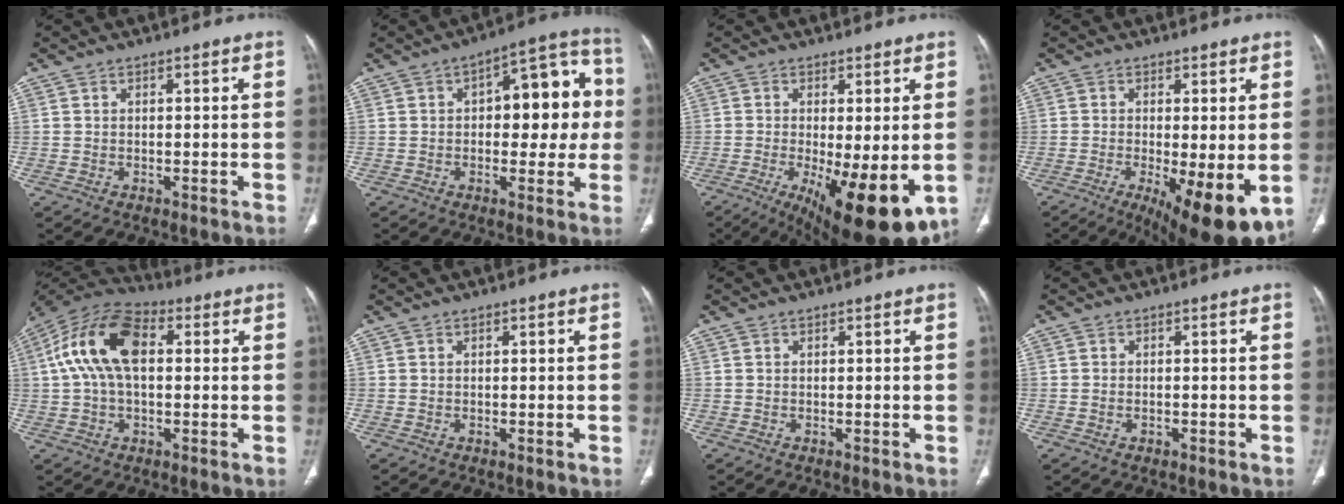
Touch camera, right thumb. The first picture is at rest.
{"total": 15.6, "force": [1.2, 8.2, 13.2], "torque": [-0.113, 0.039, 0.015]}
{"total": 15.8, "force": [-4.5, 5.1, 14.3], "torque": [-0.186, -0.028, -0.049]}
{"total": 12.8, "force": [-3.8, 3.8, 11.7], "torque": [-0.158, -0.024, -0.047]}
{"total": 15.1, "force": [2.5, 8.6, 12.2], "torque": [-0.239, 0.036, 0.038]}
{"total": 0.0}
{"total": 0.0}
{"total": 0.9, "force": [-0.3, 0.6, 0.5], "torque": [-0.014, 0.006, -0.001]}